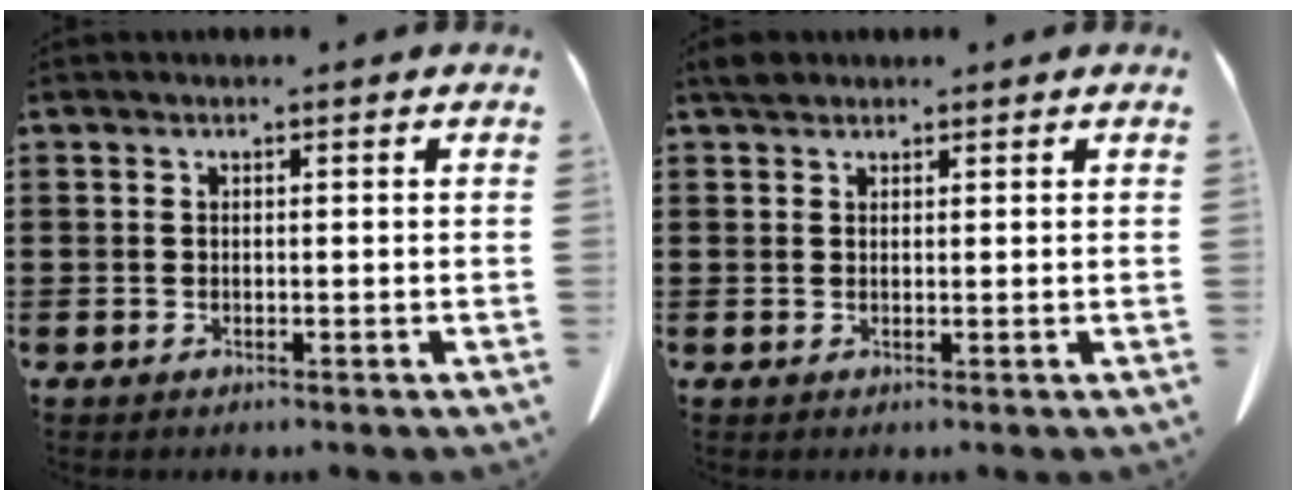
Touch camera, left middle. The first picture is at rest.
{"total": 1.7, "force": [1.5, 0.8, 0.6], "torque": [-0.008, 0.001, 0.026]}